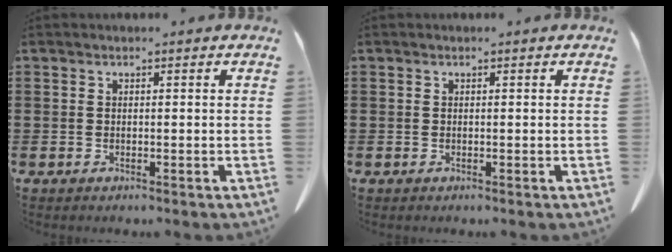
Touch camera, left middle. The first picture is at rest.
{"total": 0.0}